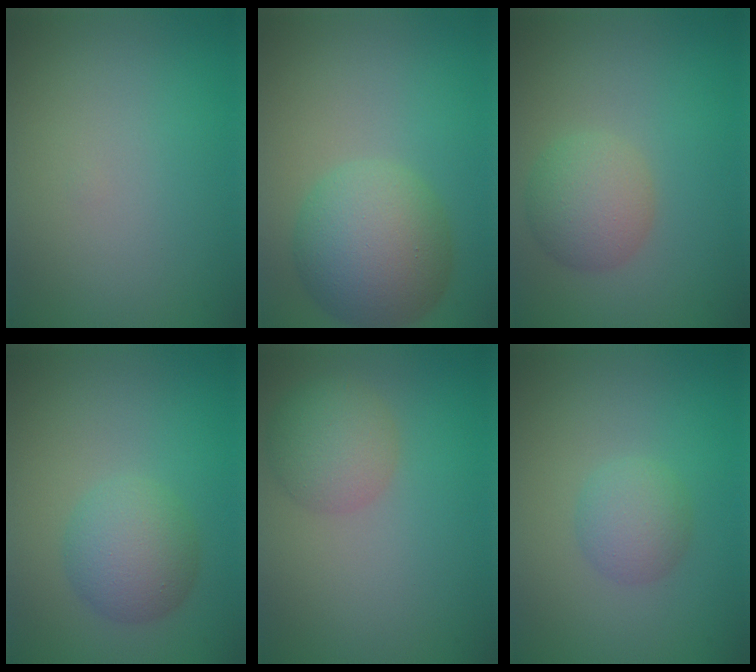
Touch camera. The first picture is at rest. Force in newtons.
{"total": 7.3, "press": 7.3, "slide": 0.4}
{"total": 3.5, "press": 3.5, "slide": 0.1}
{"total": 4.1, "press": 4.1, "slide": 0.1}
{"total": 3.4, "press": 3.4, "slide": 0.2}
{"total": 2.5, "press": 2.5, "slide": 0.1}